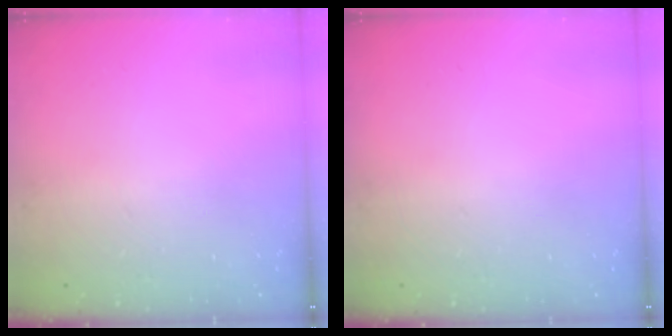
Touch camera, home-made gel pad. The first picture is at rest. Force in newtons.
{"total": 0.0}